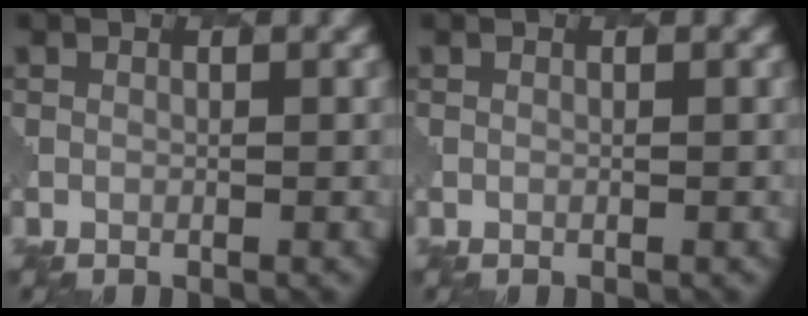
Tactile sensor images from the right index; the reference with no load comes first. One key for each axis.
{"total": 0.0}